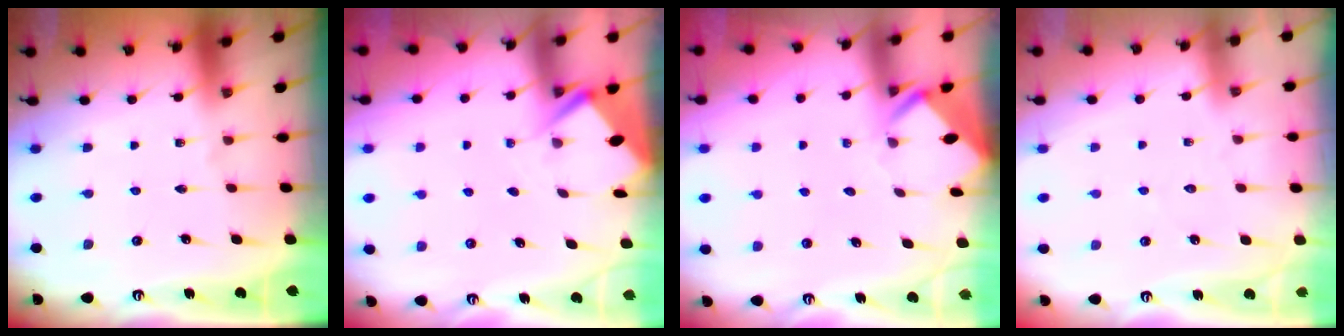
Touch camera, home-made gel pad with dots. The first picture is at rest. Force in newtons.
{"total": 2.9, "press": 2.9, "slide": 0.3}
{"total": 3.4, "press": 3.4, "slide": 0.2}
{"total": 2.8, "press": 2.8, "slide": 0.3}